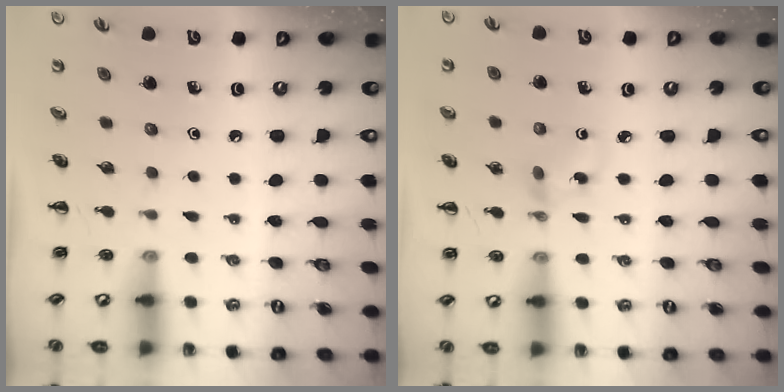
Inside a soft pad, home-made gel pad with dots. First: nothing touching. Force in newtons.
{"total": 3.1, "press": 2.9, "slide": 1.2}